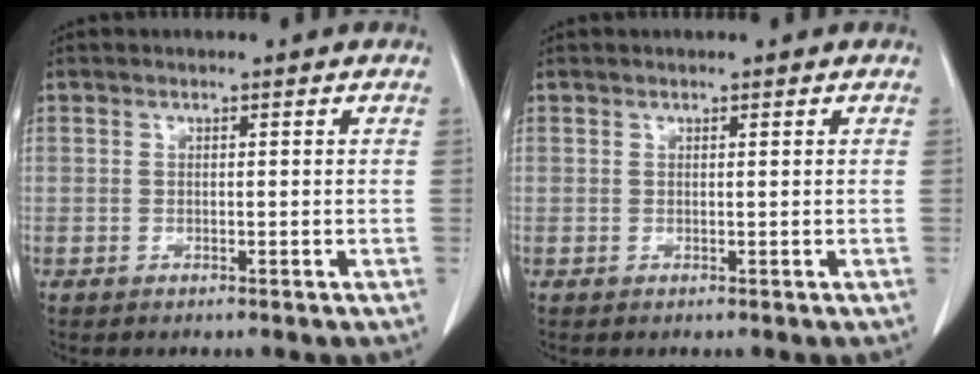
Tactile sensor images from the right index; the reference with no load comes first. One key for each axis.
{"total": 0.0}